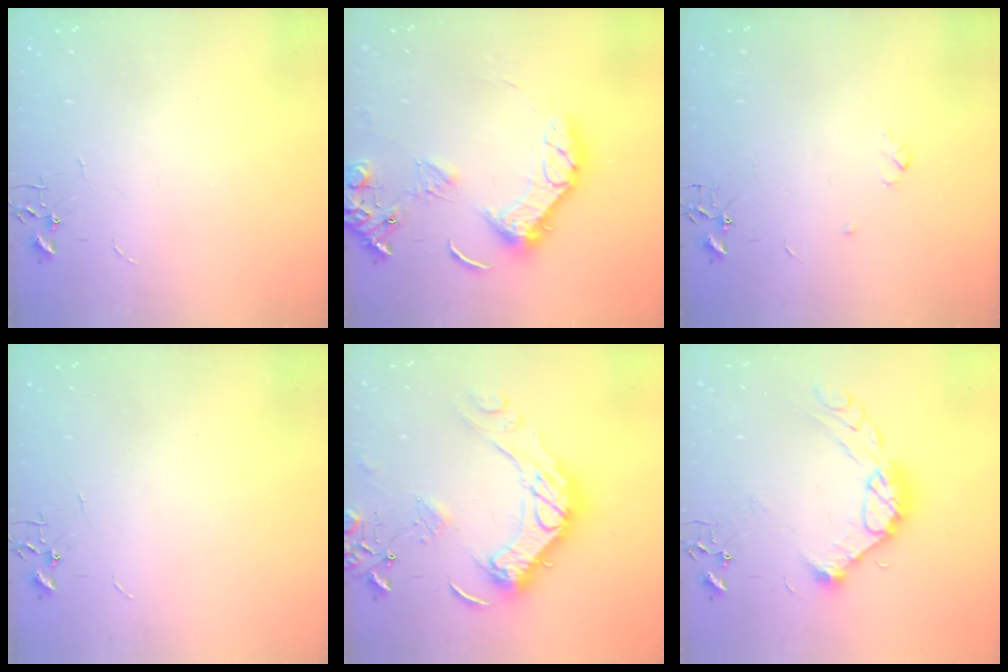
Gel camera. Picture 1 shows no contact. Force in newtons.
{"total": 15.4, "press": 15.3, "slide": 1.4}
{"total": 3.6, "press": 3.5, "slide": 0.7}
{"total": 0.0}
{"total": 22.1, "press": 22.0, "slide": 2.0}
{"total": 14.0, "press": 14.0, "slide": 1.2}